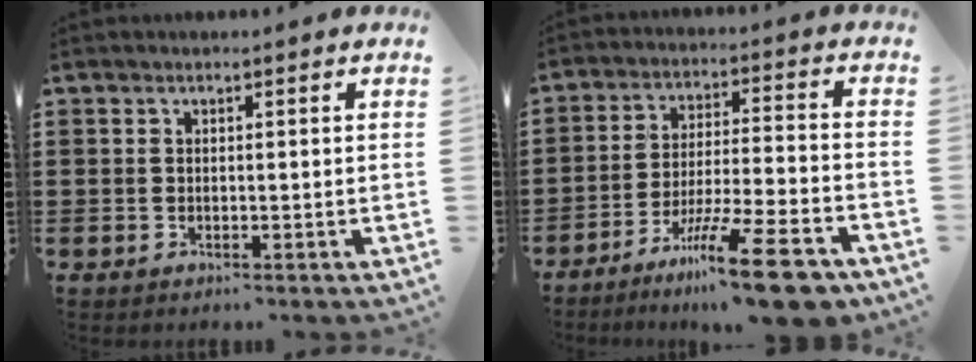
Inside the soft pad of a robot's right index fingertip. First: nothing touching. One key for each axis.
{"total": 14.9, "fx": -10.2, "fy": 1.5, "fz": 10.7, "tx": -0.172, "ty": 0.029, "tz": -0.174}